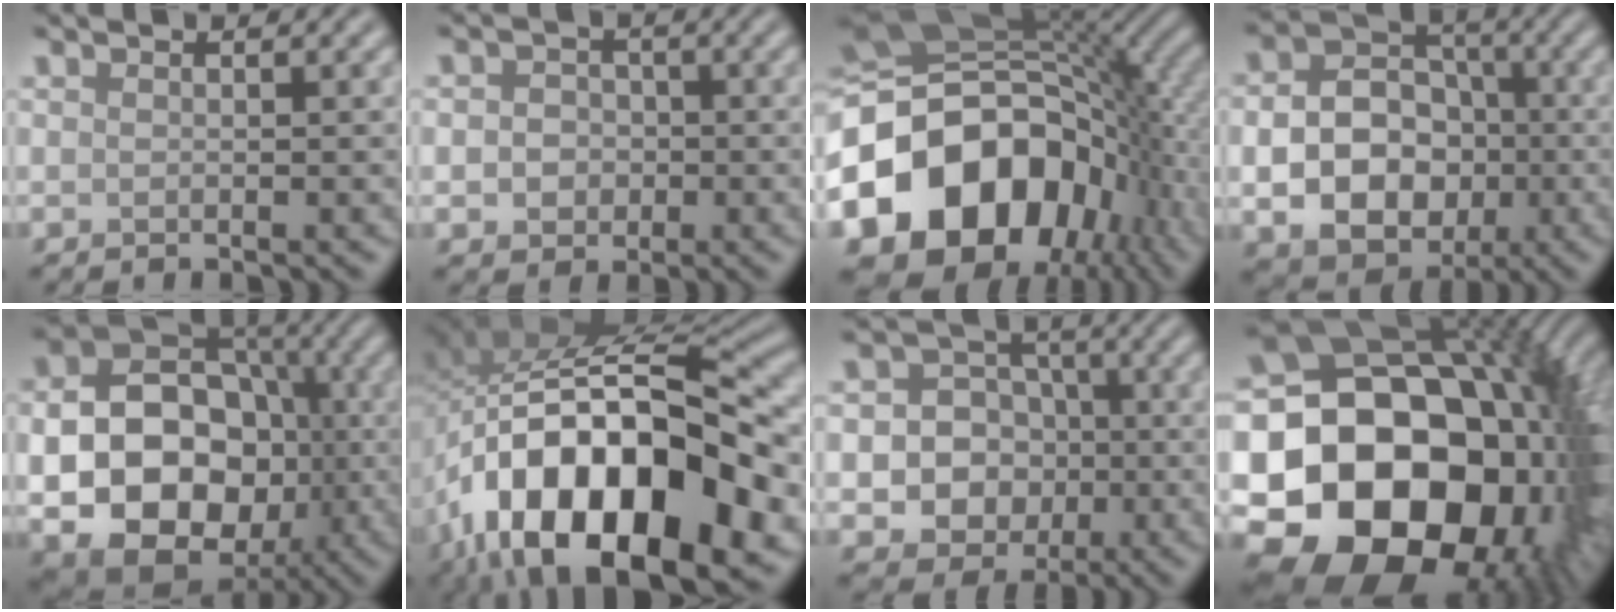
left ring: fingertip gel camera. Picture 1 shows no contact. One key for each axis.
{"total": 3.2, "fx": -0.3, "fy": 2.8, "fz": 1.5, "tx": -0.003, "ty": 0.004, "tz": -0.022}
{"total": 19.2, "fx": -5.1, "fy": 13.7, "fz": 12.4, "tx": -0.237, "ty": -0.005, "tz": -0.095}
{"total": 10.5, "fx": -1.9, "fy": 8.4, "fz": 6.0, "tx": -0.083, "ty": -0.027, "tz": -0.043}
{"total": 17.4, "fx": -3.0, "fy": 14.1, "fz": 9.6, "tx": -0.154, "ty": -0.032, "tz": -0.058}
{"total": 18.4, "fx": -7.3, "fy": 9.2, "fz": 14.2, "tx": -0.239, "ty": 0.007, "tz": -0.115}
{"total": 10.2, "fx": -2.0, "fy": 9.3, "fz": 3.6, "tx": -0.064, "ty": 0.000, "tz": -0.052}
{"total": 22.6, "fx": -4.4, "fy": 16.7, "fz": 14.5, "tx": -0.253, "ty": -0.035, "tz": -0.068}